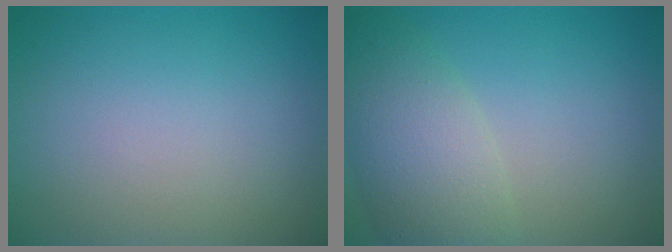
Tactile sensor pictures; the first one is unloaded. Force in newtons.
{"total": 5.6, "press": 5.6, "slide": 0.5}